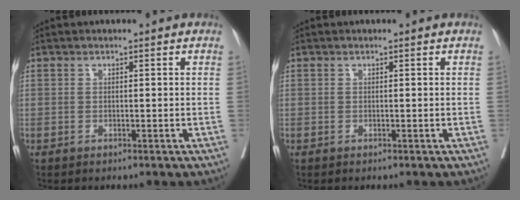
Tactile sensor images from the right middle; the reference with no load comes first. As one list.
[{"total": 0.0}]